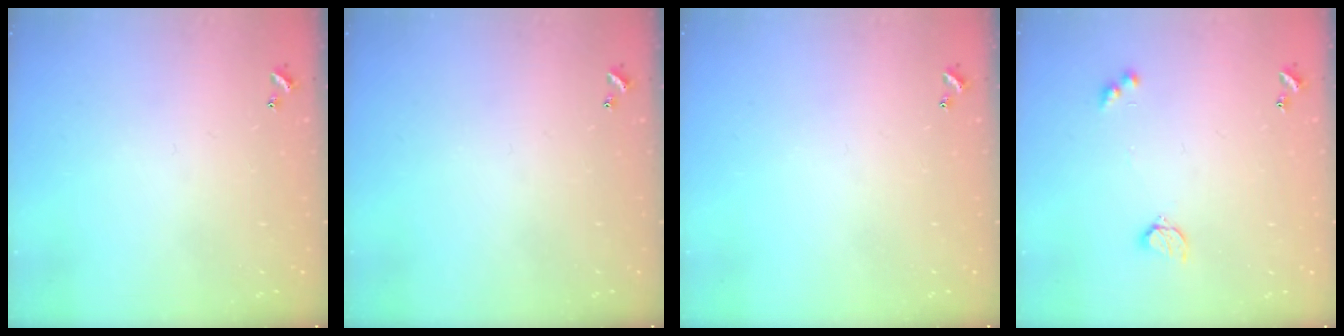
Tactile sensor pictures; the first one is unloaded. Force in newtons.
{"total": 0.0}
{"total": 0.0}
{"total": 3.8, "press": 3.8, "slide": 0.5}